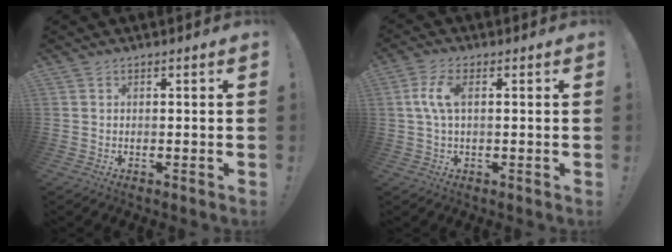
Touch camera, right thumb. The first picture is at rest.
{"total": 6.4, "force": [0.8, 2.7, 5.7], "torque": [-0.129, 0.002, 0.012]}